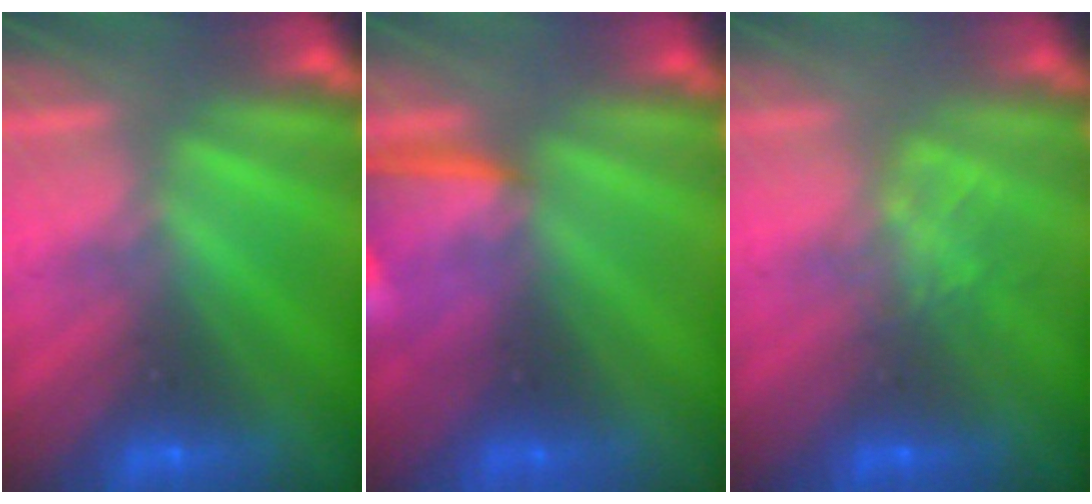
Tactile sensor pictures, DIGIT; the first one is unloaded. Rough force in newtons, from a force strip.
{"total": 8.0}
{"total": 1.3}